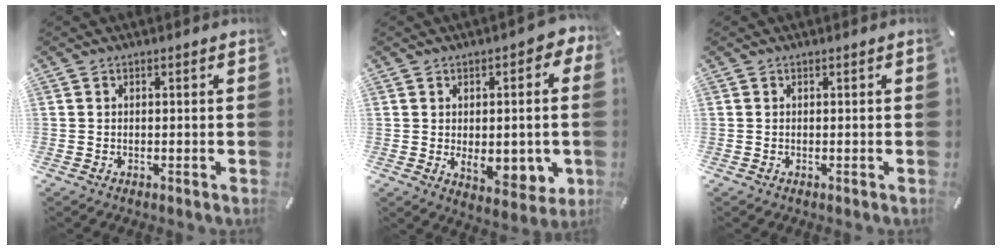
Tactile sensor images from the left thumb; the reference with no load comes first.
{"total": 10.5, "force": [-1.4, 6.9, 7.8], "torque": [-0.088, 0.001, -0.018]}
{"total": 0.0}